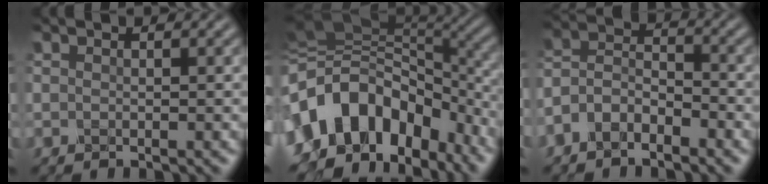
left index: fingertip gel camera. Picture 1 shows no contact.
{"total": 14.3, "force": [-4.3, 10.1, 9.1], "torque": [-0.182, -0.003, -0.073]}
{"total": 4.1, "force": [-2.8, 2.0, 2.2], "torque": [-0.041, 0.007, -0.065]}